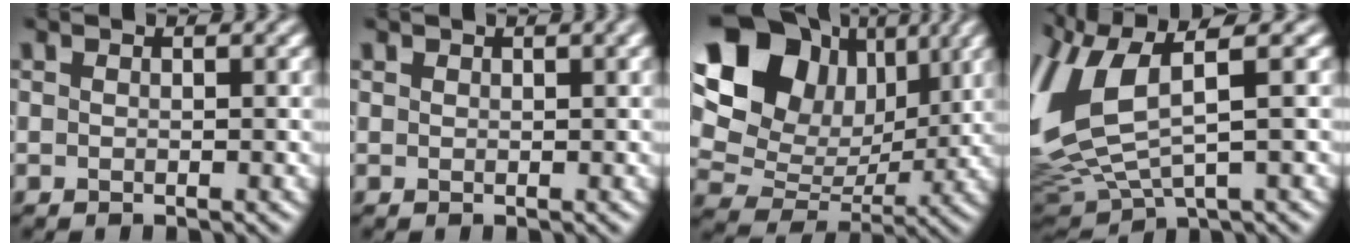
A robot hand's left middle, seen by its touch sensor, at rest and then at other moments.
{"total": 0.7, "force": [0.6, 0.3, 0.3], "torque": [0.000, 0.007, 0.012]}
{"total": 14.6, "force": [5.6, 11.2, 7.6], "torque": [-0.166, 0.047, 0.100]}
{"total": 8.8, "force": [1.7, 4.4, 7.4], "torque": [-0.192, -0.003, 0.041]}